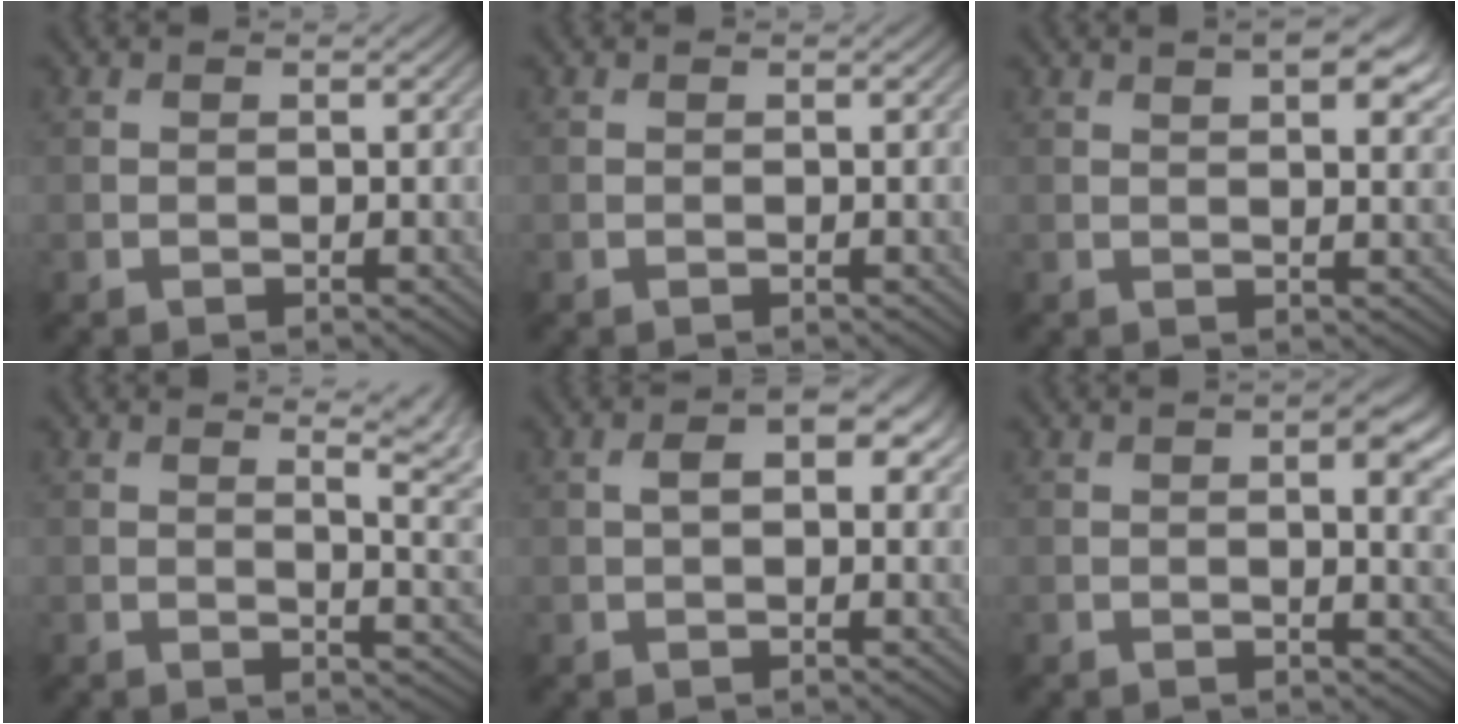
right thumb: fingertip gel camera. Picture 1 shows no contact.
{"total": 0.0}
{"total": 6.3, "force": [3.4, 2.3, 4.8], "torque": [-0.071, 0.005, 0.048]}
{"total": 6.7, "force": [3.3, 2.2, 5.4], "torque": [-0.055, 0.010, 0.043]}
{"total": 4.7, "force": [1.2, 2.5, 3.8], "torque": [-0.065, 0.003, 0.019]}
{"total": 4.9, "force": [1.5, 1.6, 4.3], "torque": [-0.063, -0.001, 0.024]}